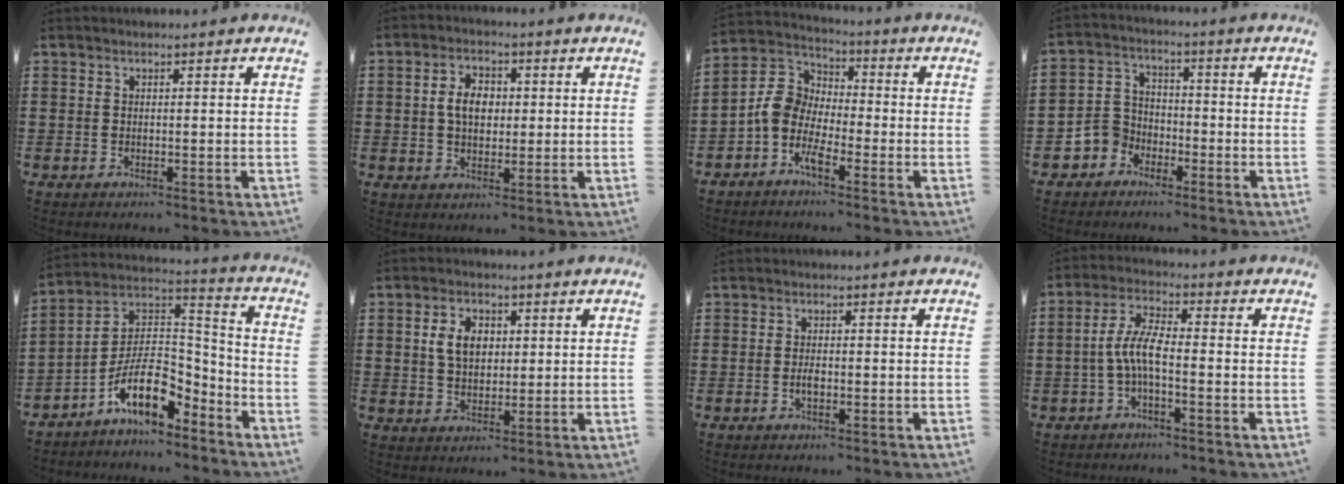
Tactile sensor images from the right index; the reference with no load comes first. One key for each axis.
{"total": 4.9, "fx": 0.4, "fy": 3.3, "fz": 3.6, "tx": -0.070, "ty": 0.011, "tz": 0.002}
{"total": 5.6, "fx": -2.6, "fy": 3.7, "fz": 3.3, "tx": -0.106, "ty": -0.010, "tz": -0.065}
{"total": 4.7, "fx": -2.6, "fy": 3.8, "fz": 0.6, "tx": -0.041, "ty": -0.001, "tz": -0.056}
{"total": 10.6, "fx": -5.8, "fy": 4.9, "fz": 7.4, "tx": -0.154, "ty": 0.000, "tz": -0.111}
{"total": 5.1, "fx": 1.2, "fy": 3.5, "fz": 3.6, "tx": -0.072, "ty": 0.011, "tz": 0.016}
{"total": 1.8, "fx": -0.5, "fy": 0.8, "fz": 1.6, "tx": -0.029, "ty": 0.000, "tz": -0.009}
{"total": 6.1, "fx": -1.6, "fy": 1.7, "fz": 5.6, "tx": -0.134, "ty": -0.009, "tz": -0.038}